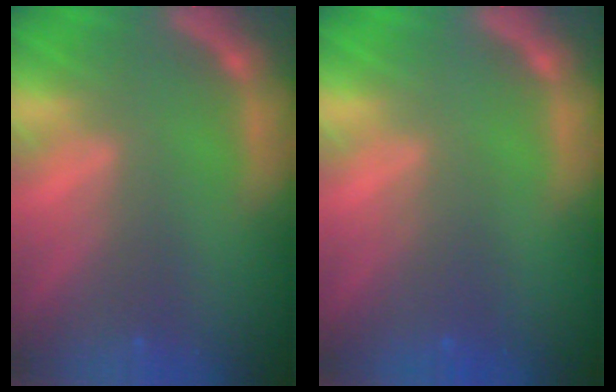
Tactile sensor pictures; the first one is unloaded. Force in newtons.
{"total": 2.5}